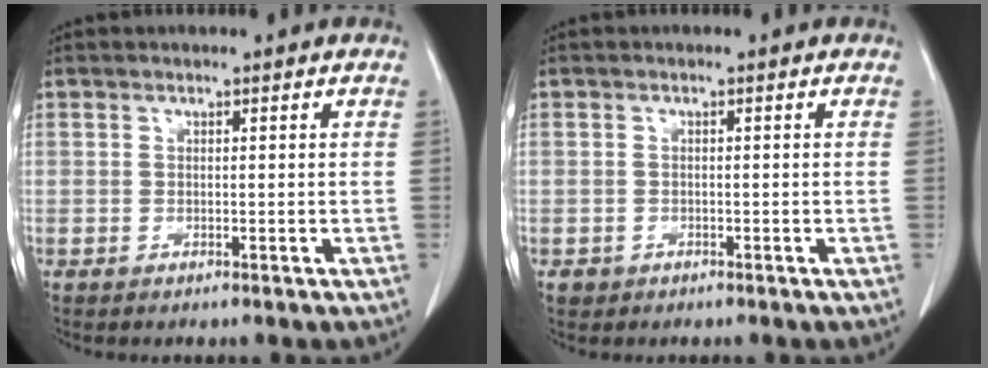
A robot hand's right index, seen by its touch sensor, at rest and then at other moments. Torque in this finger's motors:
{"motor_torque": [-0.07, 0.08, -0.45, -0.13]}